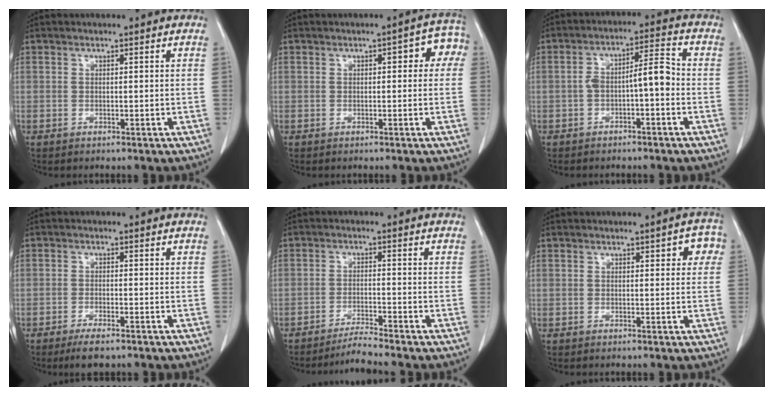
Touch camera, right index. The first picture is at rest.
{"total": 4.8, "force": [0.9, 2.1, 4.2], "torque": [-0.040, 0.031, 0.006]}
{"total": 6.1, "force": [-1.5, 1.5, 5.8], "torque": [-0.098, 0.029, -0.023]}
{"total": 3.8, "force": [-2.8, 0.8, 2.5], "torque": [-0.044, -0.005, -0.044]}
{"total": 3.7, "force": [-3.3, -1.4, 0.7], "torque": [-0.017, -0.018, -0.060]}
{"total": 3.7, "force": [1.2, 1.5, 3.1], "torque": [-0.025, 0.013, 0.007]}